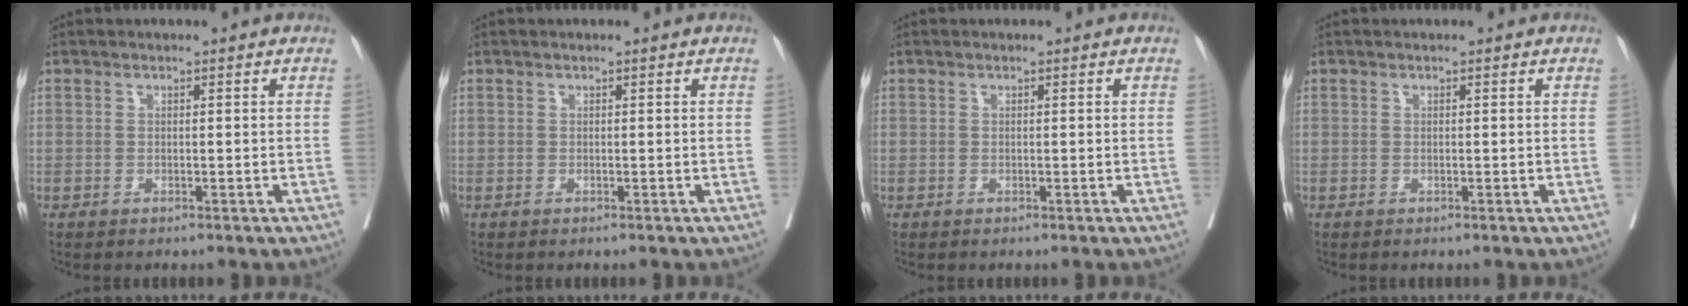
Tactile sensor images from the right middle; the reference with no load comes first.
{"total": 0.0}
{"total": 0.0}
{"total": 0.0}